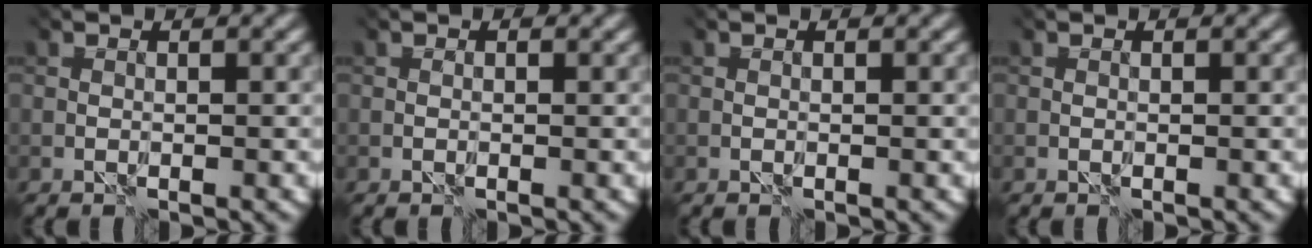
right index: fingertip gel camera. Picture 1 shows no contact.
{"total": 0.0}
{"total": 0.0}
{"total": 0.0}